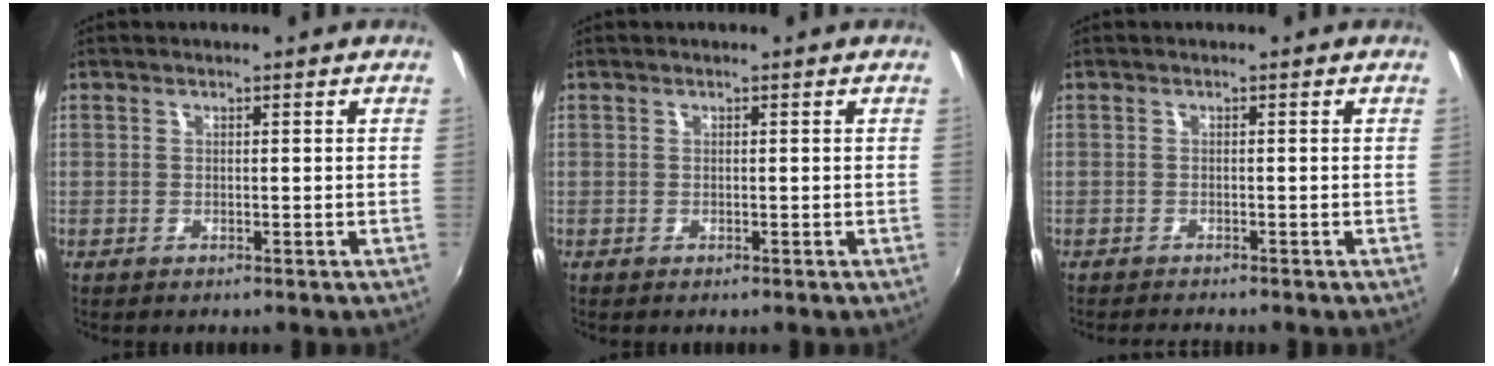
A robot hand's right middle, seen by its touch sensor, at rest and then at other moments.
{"total": 0.0}
{"total": 1.8, "force": [-1.8, 0.0, 0.4], "torque": [-0.013, -0.013, -0.032]}